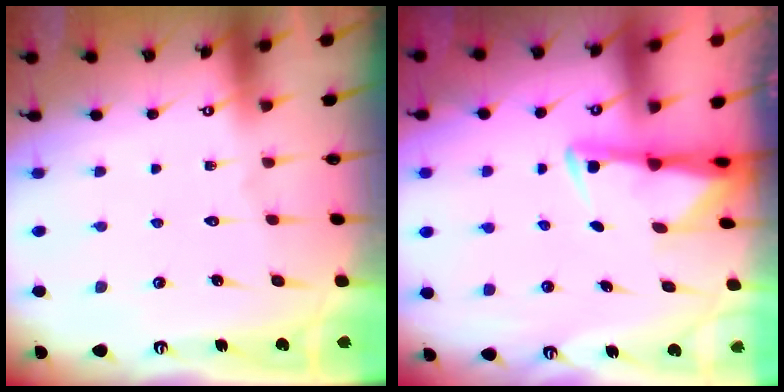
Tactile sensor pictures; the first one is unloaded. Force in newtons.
{"total": 3.0, "press": 2.9, "slide": 0.6}